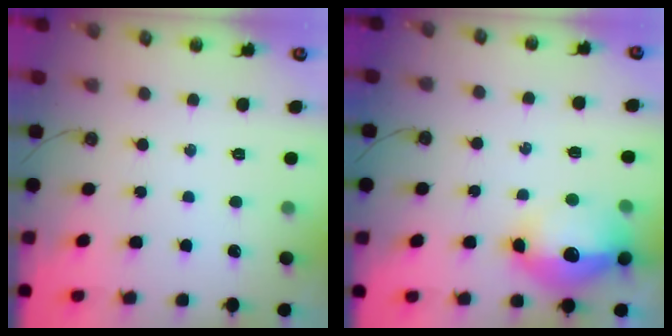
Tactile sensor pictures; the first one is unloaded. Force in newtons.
{"total": 15.0, "press": 14.9, "slide": 1.7}